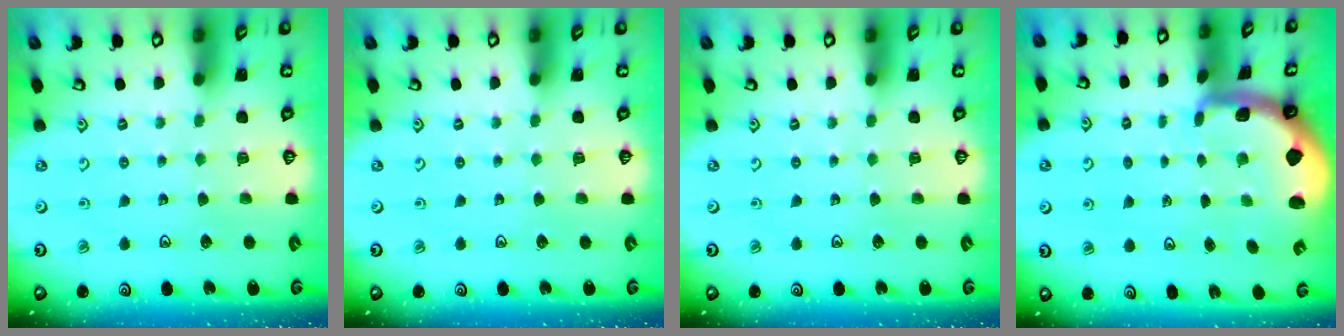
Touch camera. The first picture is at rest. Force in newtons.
{"total": 0.0}
{"total": 0.0}
{"total": 1.9, "press": 1.8, "slide": 0.4}